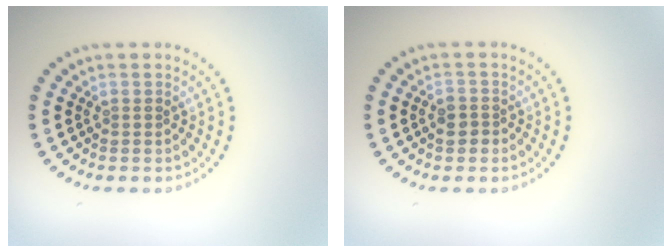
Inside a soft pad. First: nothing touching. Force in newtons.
{"total": 1.8, "press": 1.7, "slide": 0.6}